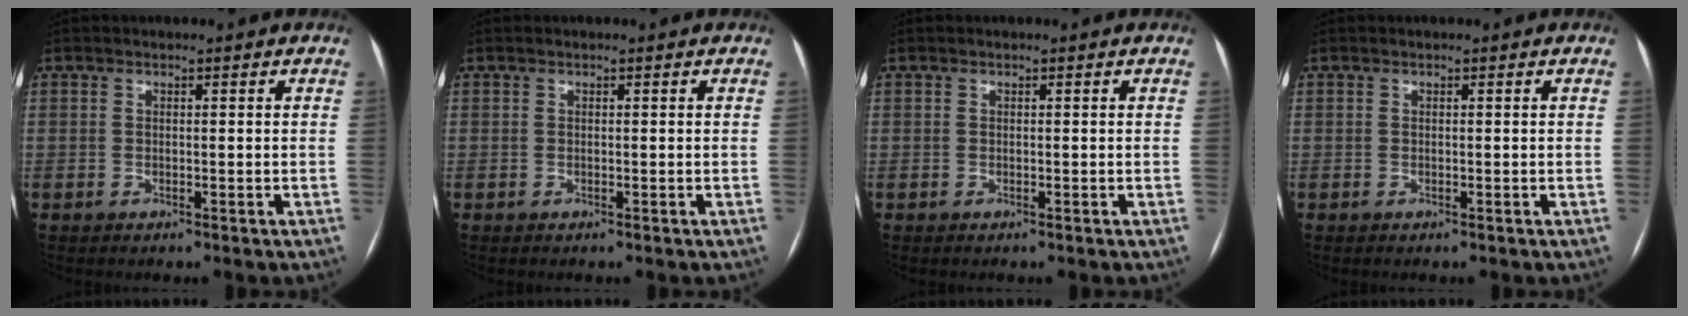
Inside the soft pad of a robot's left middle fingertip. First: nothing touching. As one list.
[{"total": 0.0}, {"total": 0.0}, {"total": 0.0}]